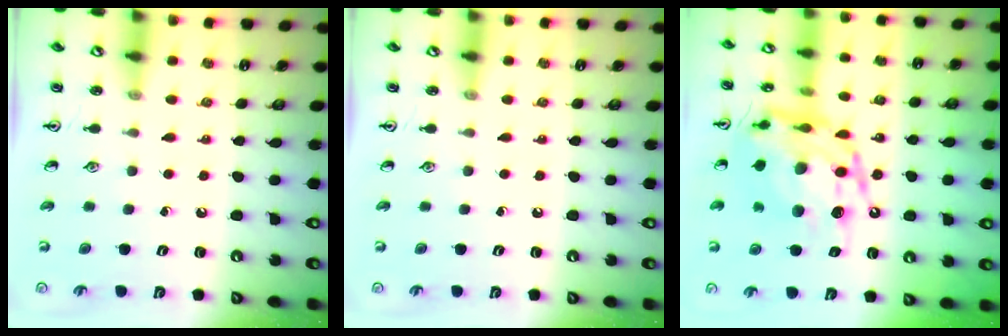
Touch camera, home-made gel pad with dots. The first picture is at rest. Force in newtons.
{"total": 0.0}
{"total": 17.9, "press": 17.8, "slide": 1.7}